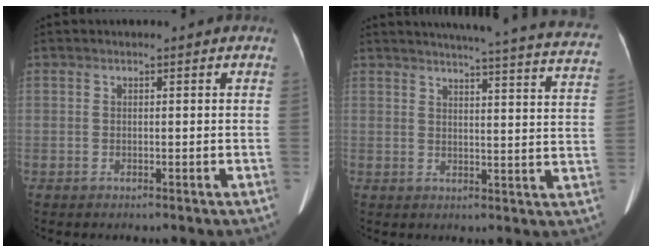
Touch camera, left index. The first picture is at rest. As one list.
[{"total": 25.3, "force": [23.2, 0.7, 10.0], "torque": [-0.133, -0.068, 0.255]}]